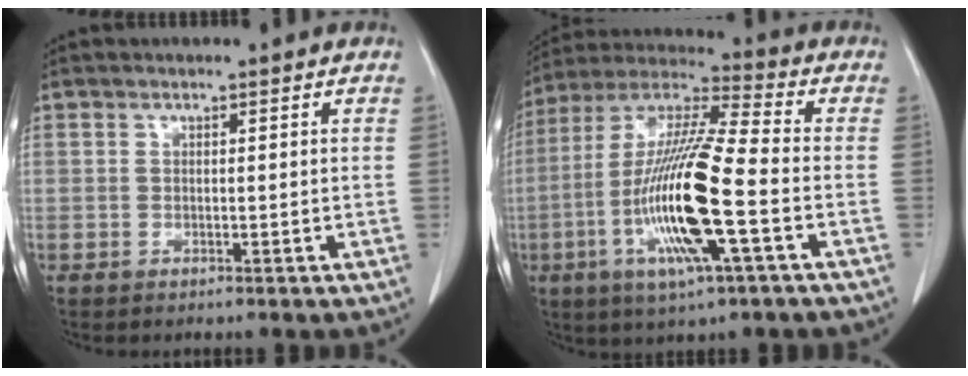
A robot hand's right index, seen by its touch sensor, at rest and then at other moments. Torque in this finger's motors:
{"motor_torque": [2.14, 0.00, 1.05, 0.21]}